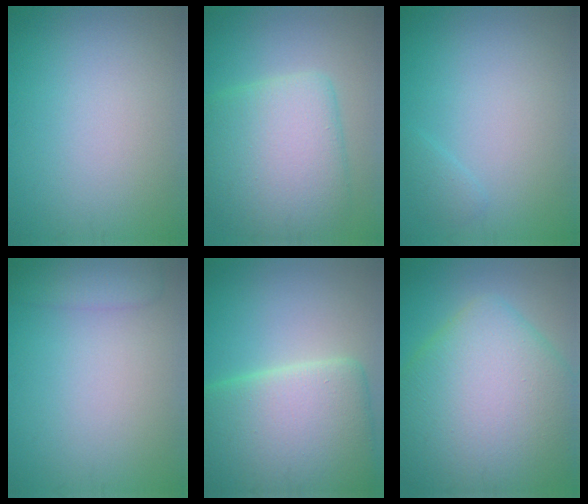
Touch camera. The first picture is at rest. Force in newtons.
{"total": 8.6, "press": 8.6, "slide": 0.3}
{"total": 0.9, "press": 0.9, "slide": 0.1}
{"total": 2.4, "press": 2.3, "slide": 0.3}
{"total": 12.4, "press": 12.3, "slide": 0.6}
{"total": 13.3, "press": 13.3, "slide": 0.5}